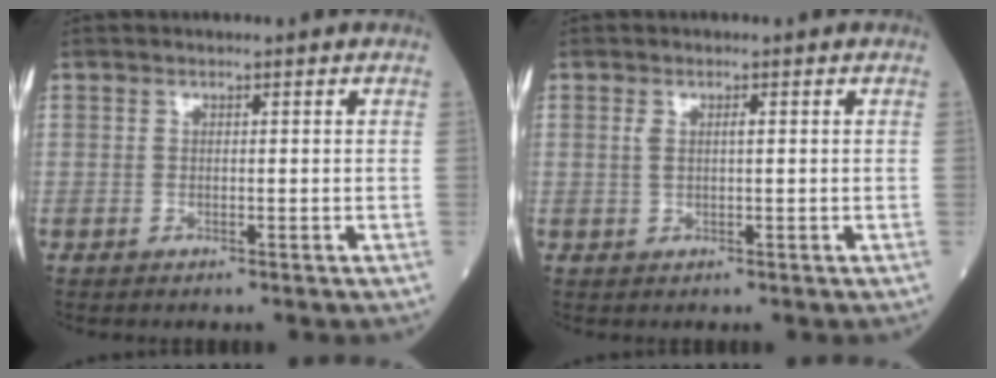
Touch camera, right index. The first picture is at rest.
{"total": 1.7, "force": [0.4, 0.4, 1.6], "torque": [-0.037, 0.008, 0.009]}